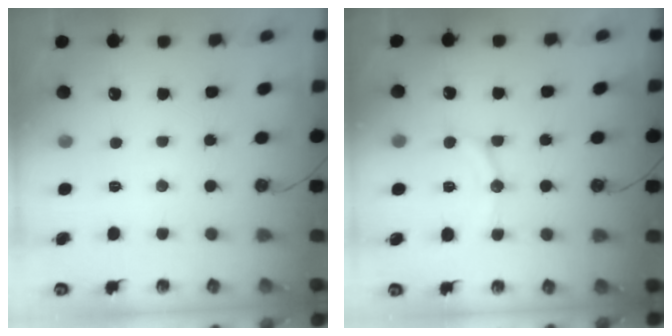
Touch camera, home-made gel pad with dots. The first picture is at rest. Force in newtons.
{"total": 11.9, "press": 11.8, "slide": 1.2}